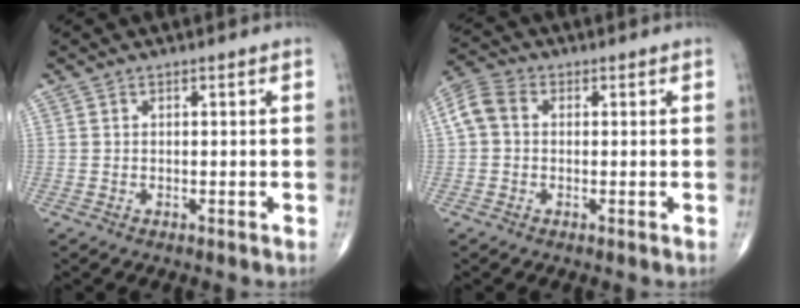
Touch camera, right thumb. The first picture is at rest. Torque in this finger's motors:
{"motor_torque": [-0.14, 0.19, 0.12, -0.06, 0.01]}